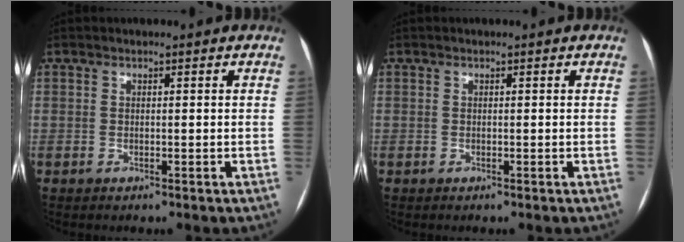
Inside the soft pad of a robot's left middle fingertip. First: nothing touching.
{"total": 0.0}